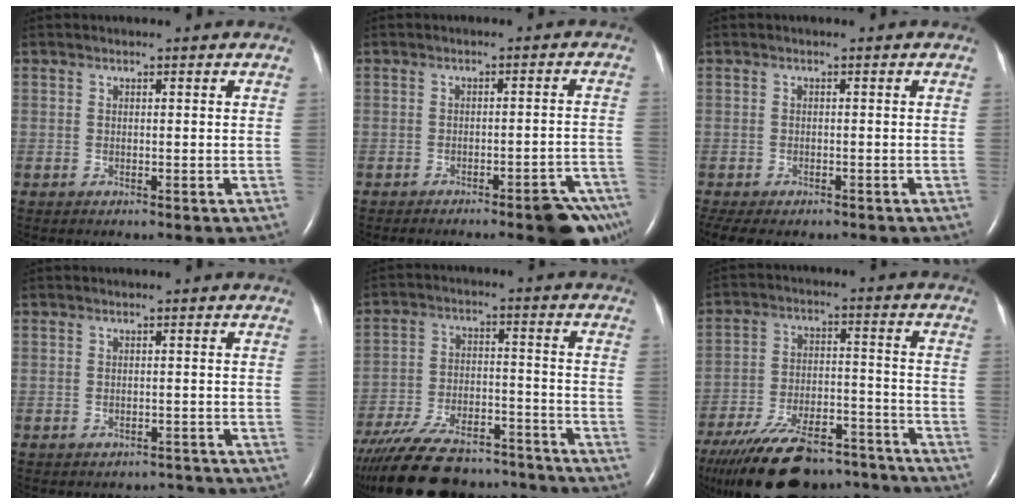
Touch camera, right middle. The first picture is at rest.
{"total": 8.3, "force": [-6.0, 1.3, 5.7], "torque": [-0.040, 0.010, -0.076]}
{"total": 8.4, "force": [-6.6, 3.5, 3.9], "torque": [-0.075, -0.003, -0.088]}
{"total": 3.9, "force": [-3.5, 1.7, 0.1], "torque": [0.004, 0.008, -0.041]}
{"total": 23.4, "force": [-20.3, 6.7, 9.5], "torque": [-0.195, -0.016, -0.305]}
{"total": 25.3, "force": [-21.0, 8.4, 11.4], "torque": [-0.219, -0.015, -0.310]}